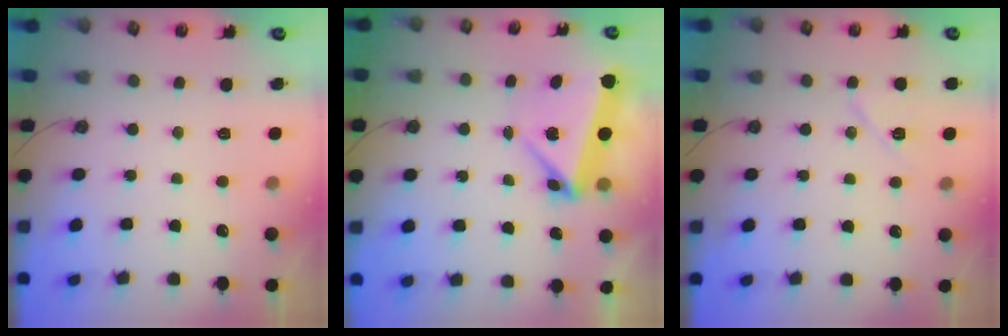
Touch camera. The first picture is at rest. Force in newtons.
{"total": 7.0, "press": 4.8, "slide": 5.2}
{"total": 7.5, "press": 7.4, "slide": 0.9}